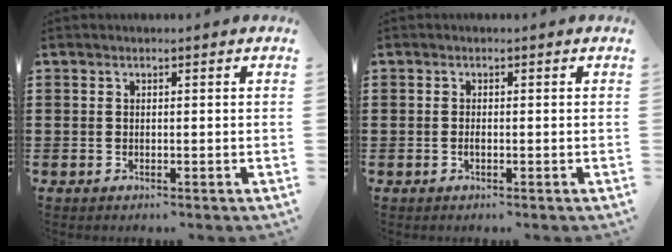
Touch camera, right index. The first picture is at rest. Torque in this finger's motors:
{"motor_torque": [1.49, 0.64, 0.03, -0.04]}